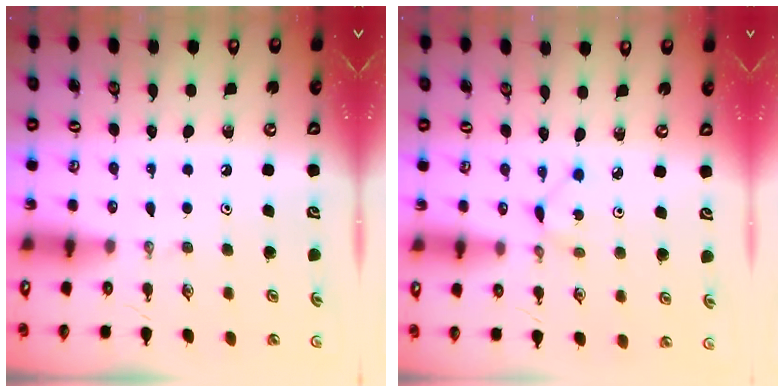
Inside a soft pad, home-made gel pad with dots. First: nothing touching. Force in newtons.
{"total": 1.1, "press": 1.1, "slide": 0.1}